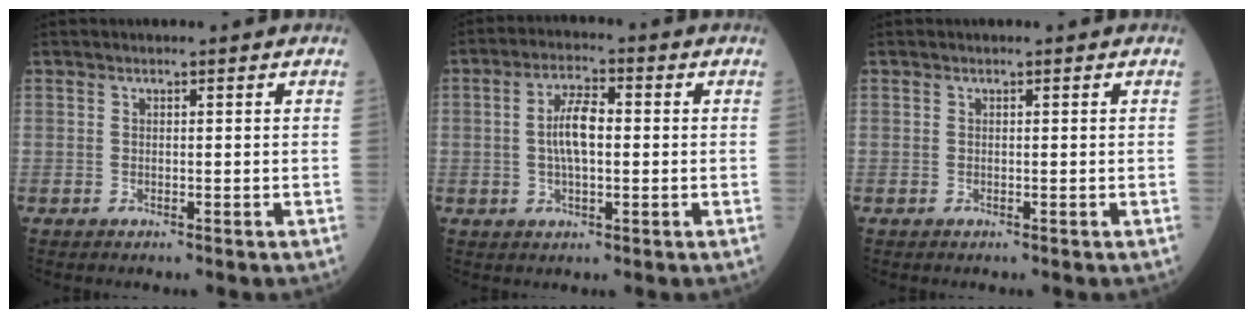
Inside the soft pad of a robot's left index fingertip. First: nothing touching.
{"total": 6.2, "force": [0.1, 2.0, 5.8], "torque": [-0.122, 0.009, -0.002]}
{"total": 0.0}